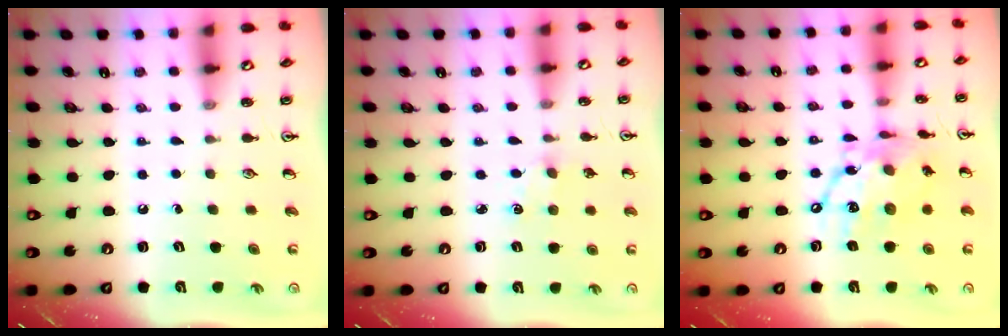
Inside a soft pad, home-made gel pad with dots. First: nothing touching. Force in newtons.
{"total": 1.7, "press": 1.7, "slide": 0.3}
{"total": 14.6, "press": 14.5, "slide": 1.5}